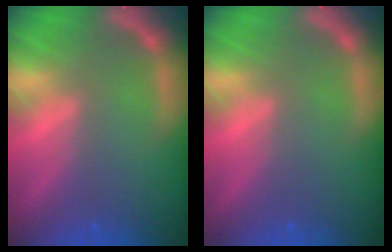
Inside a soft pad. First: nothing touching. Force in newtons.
{"total": 0.0}